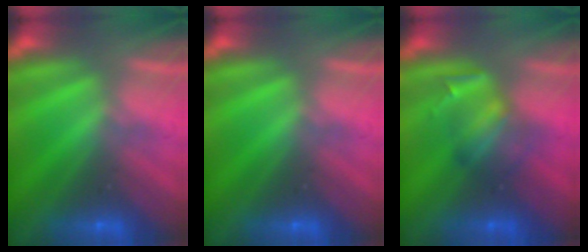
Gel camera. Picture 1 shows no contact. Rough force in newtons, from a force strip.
{"total": 0.0}
{"total": 2.4}